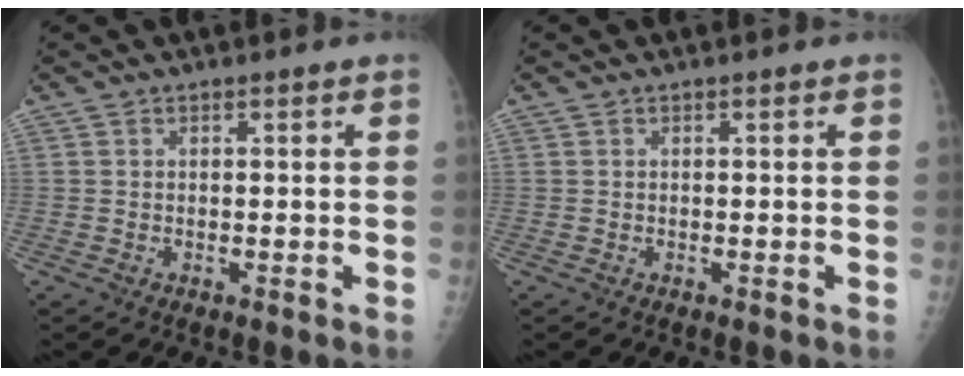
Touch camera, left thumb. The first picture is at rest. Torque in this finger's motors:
{"motor_torque": [0.00, 0.00, 0.00, -0.01, 0.00]}